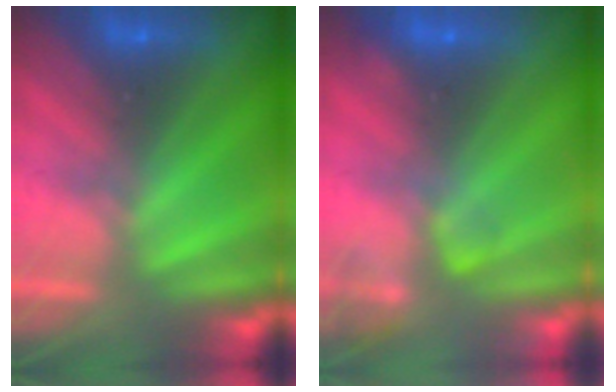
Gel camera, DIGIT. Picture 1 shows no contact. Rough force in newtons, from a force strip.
{"total": 2.4}